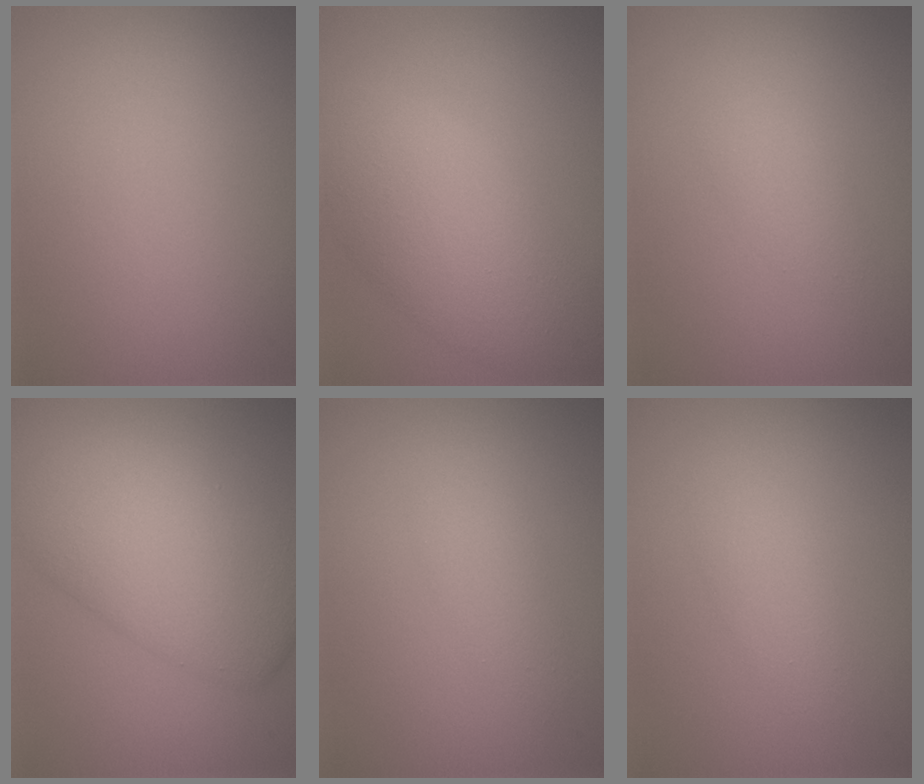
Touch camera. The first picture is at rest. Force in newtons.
{"total": 7.5, "press": 7.4, "slide": 0.6}
{"total": 1.7, "press": 1.7, "slide": 0.1}
{"total": 10.5, "press": 10.4, "slide": 0.7}
{"total": 2.0, "press": 2.0, "slide": 0.1}
{"total": 1.9, "press": 1.9, "slide": 0.1}